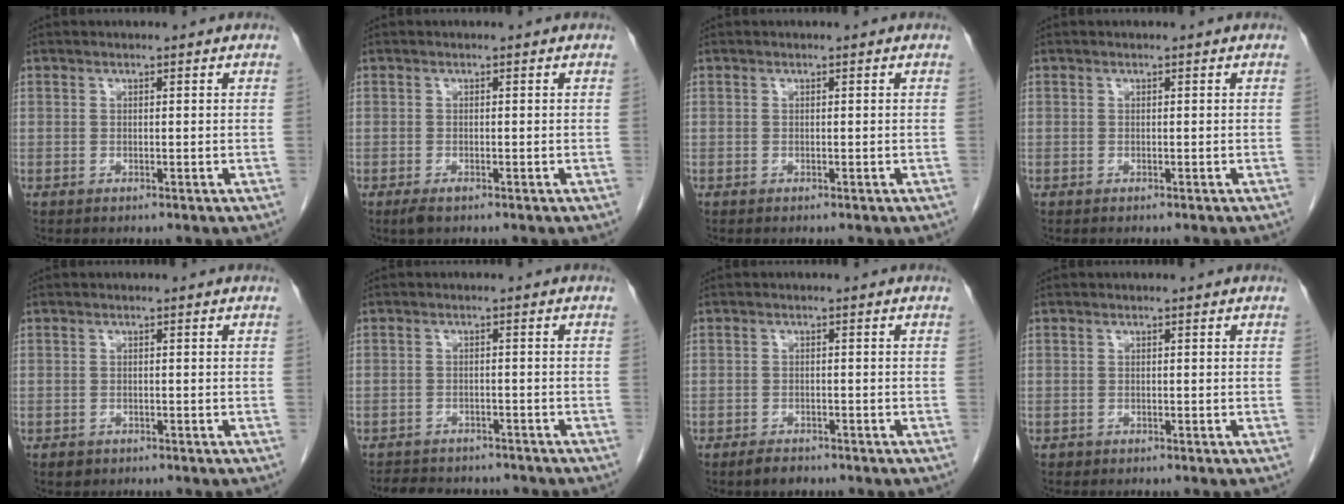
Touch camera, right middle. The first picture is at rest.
{"total": 1.5, "force": [-0.9, 0.5, 1.0], "torque": [-0.022, -0.003, -0.014]}
{"total": 0.5, "force": [-0.5, 0.1, 0.3], "torque": [-0.006, -0.001, -0.006]}
{"total": 0.8, "force": [-0.7, 0.1, 0.4], "torque": [-0.002, 0.000, -0.008]}
{"total": 1.2, "force": [-0.8, 0.9, 0.3], "torque": [-0.009, 0.002, -0.007]}
{"total": 9.0, "force": [-8.0, 3.3, 2.4], "torque": [-0.044, 0.005, -0.101]}
{"total": 2.4, "force": [-1.9, 1.1, 1.0], "torque": [-0.023, -0.001, -0.025]}
{"total": 0.0}